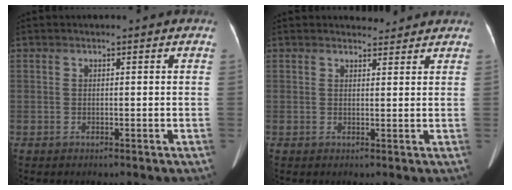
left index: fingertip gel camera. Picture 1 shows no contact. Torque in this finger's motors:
{"motor_torque": [0.09, -0.16, -0.02, -0.01]}